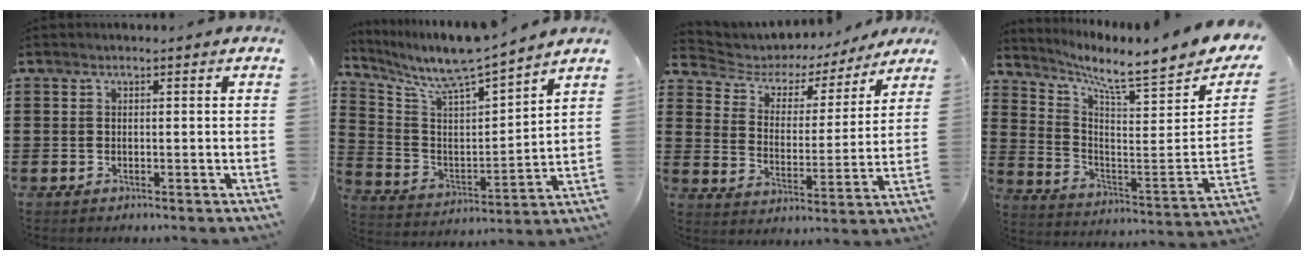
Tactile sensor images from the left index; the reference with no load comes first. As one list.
[{"total": 7.5, "force": [7.1, 0.2, 2.3], "torque": [-0.081, -0.058, 0.117]}, {"total": 4.8, "force": [4.2, 2.0, 1.2], "torque": [-0.049, -0.027, 0.065]}, {"total": 6.3, "force": [5.3, -0.2, 3.3], "torque": [-0.077, -0.068, 0.077]}]